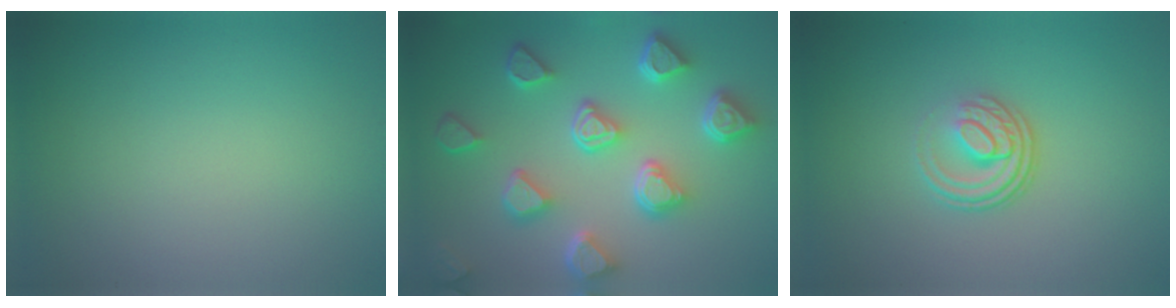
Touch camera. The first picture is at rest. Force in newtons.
{"total": 6.9, "press": 5.6, "slide": 4.0}
{"total": 3.7, "press": 2.5, "slide": 2.8}